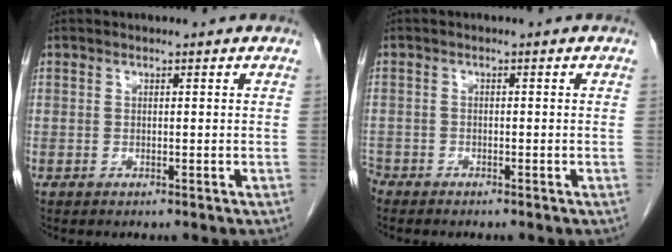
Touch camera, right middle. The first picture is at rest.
{"total": 2.3, "force": [-2.1, 0.9, 0.3], "torque": [-0.009, -0.002, -0.038]}